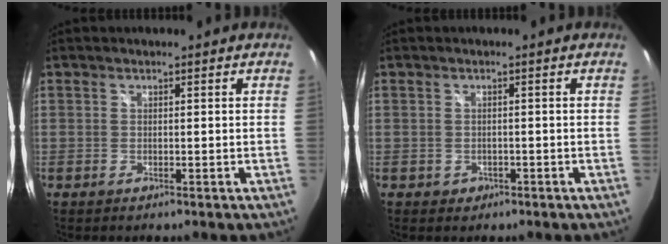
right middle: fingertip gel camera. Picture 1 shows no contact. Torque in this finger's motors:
{"motor_torque": [0.33, -0.23, 0.03, 0.01]}